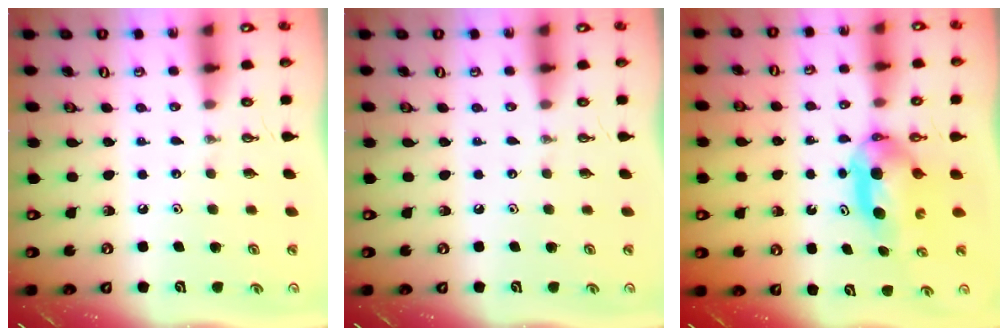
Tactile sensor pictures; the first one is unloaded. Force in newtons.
{"total": 0.0}
{"total": 6.6, "press": 5.7, "slide": 3.4}